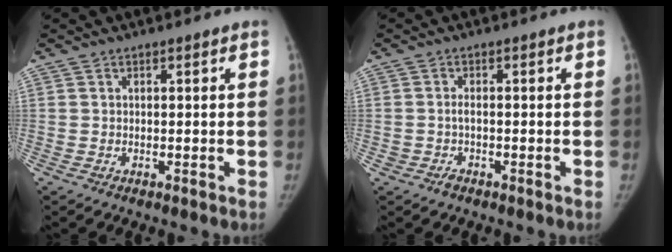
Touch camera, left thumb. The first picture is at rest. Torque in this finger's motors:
{"motor_torque": [-0.02, 0.02, 0.01, -0.01, 0.02]}